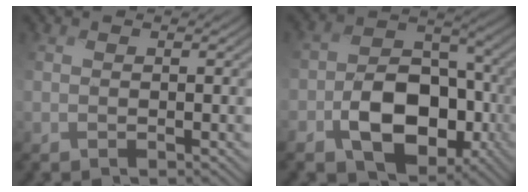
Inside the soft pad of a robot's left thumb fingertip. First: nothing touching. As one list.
[{"total": 12.2, "force": [-4.2, 8.5, 7.6], "torque": [-0.133, -0.021, -0.076]}]